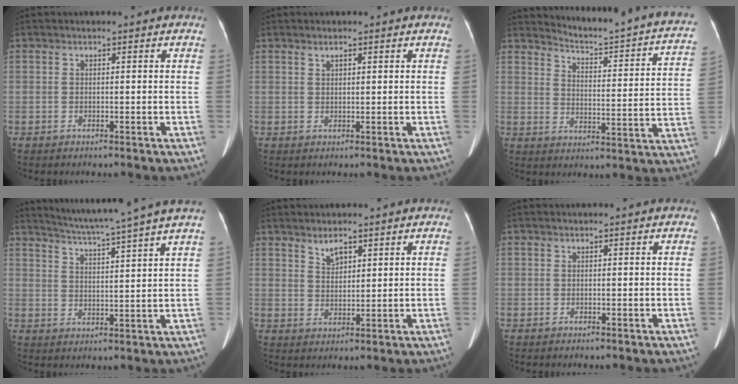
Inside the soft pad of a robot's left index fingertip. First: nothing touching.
{"total": 1.0, "force": [0.7, 0.4, 0.6], "torque": [-0.014, 0.006, 0.015]}
{"total": 19.9, "force": [18.6, 1.1, 7.1], "torque": [-0.097, -0.080, 0.221]}
{"total": 12.8, "force": [11.1, -2.3, 6.0], "torque": [-0.106, -0.012, 0.156]}
{"total": 3.0, "force": [2.2, 1.2, 1.6], "torque": [-0.036, 0.002, 0.048]}
{"total": 0.0}